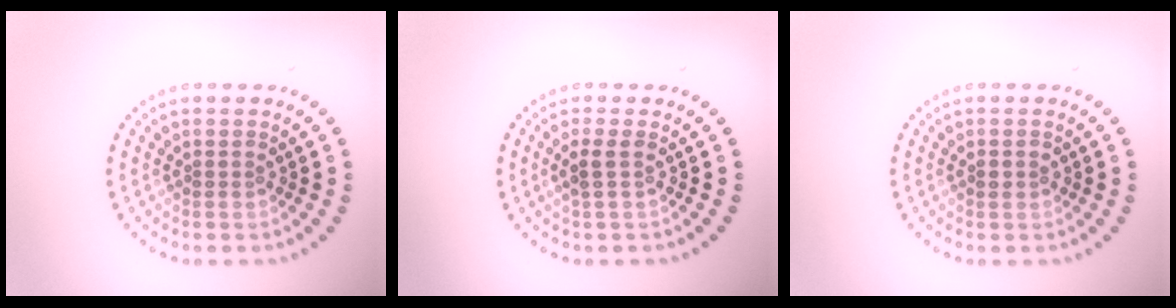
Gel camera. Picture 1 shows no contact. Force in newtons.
{"total": 1.4, "press": 1.2, "slide": 0.7}
{"total": 1.1, "press": 1.0, "slide": 0.3}